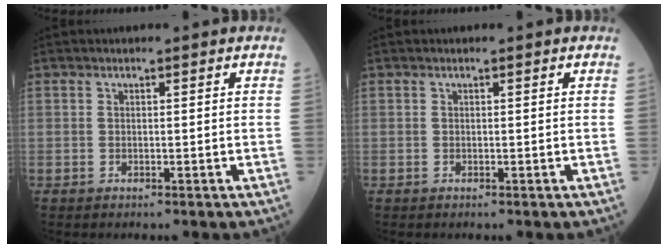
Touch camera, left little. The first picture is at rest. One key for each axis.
{"total": 0.0}